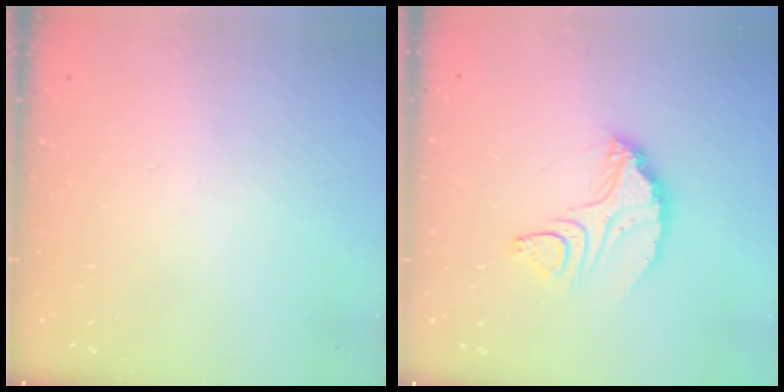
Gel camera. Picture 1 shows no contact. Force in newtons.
{"total": 9.9, "press": 9.8, "slide": 0.8}